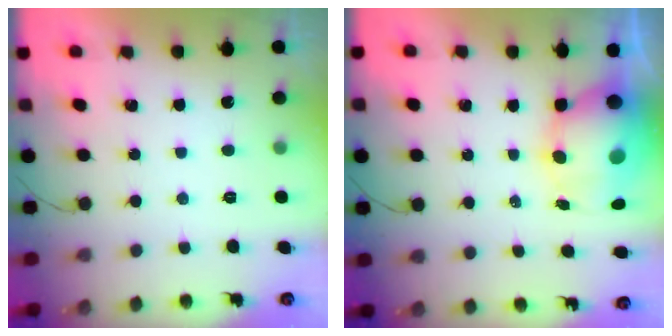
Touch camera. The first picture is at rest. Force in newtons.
{"total": 9.5, "press": 9.2, "slide": 2.3}